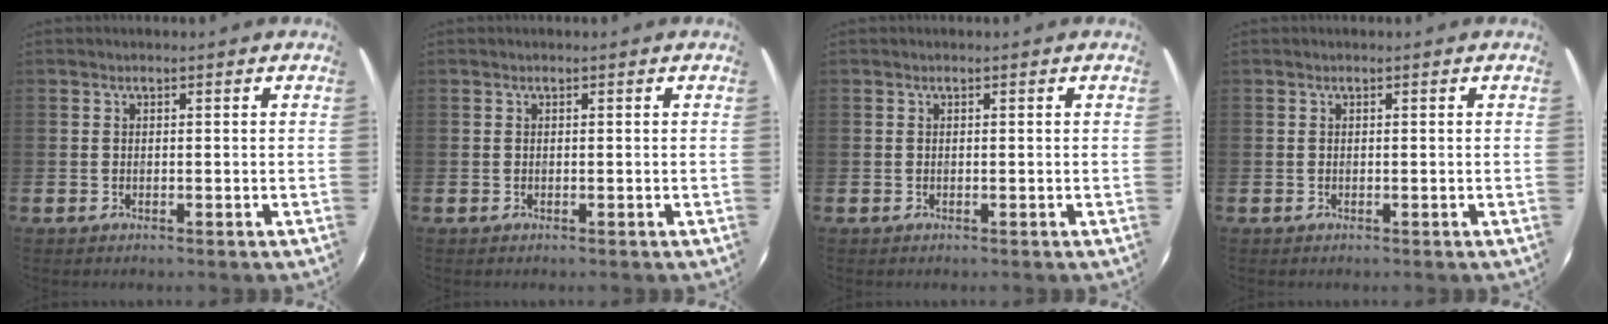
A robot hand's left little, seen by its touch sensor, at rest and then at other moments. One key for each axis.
{"total": 0.0}
{"total": 0.0}
{"total": 0.0}